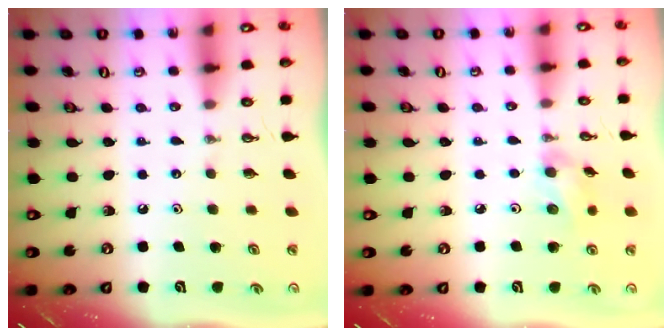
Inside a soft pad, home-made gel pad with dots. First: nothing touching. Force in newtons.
{"total": 7.0, "press": 6.6, "slide": 2.5}